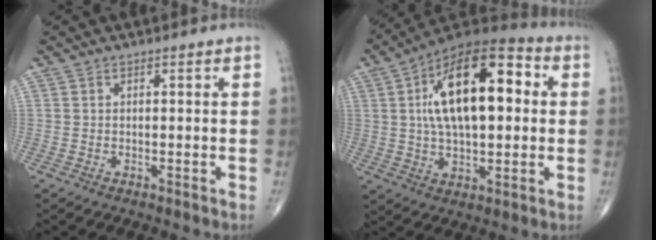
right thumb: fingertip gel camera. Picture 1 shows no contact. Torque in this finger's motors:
{"motor_torque": [-0.46, 1.45, 1.78, 0.53, 0.32]}